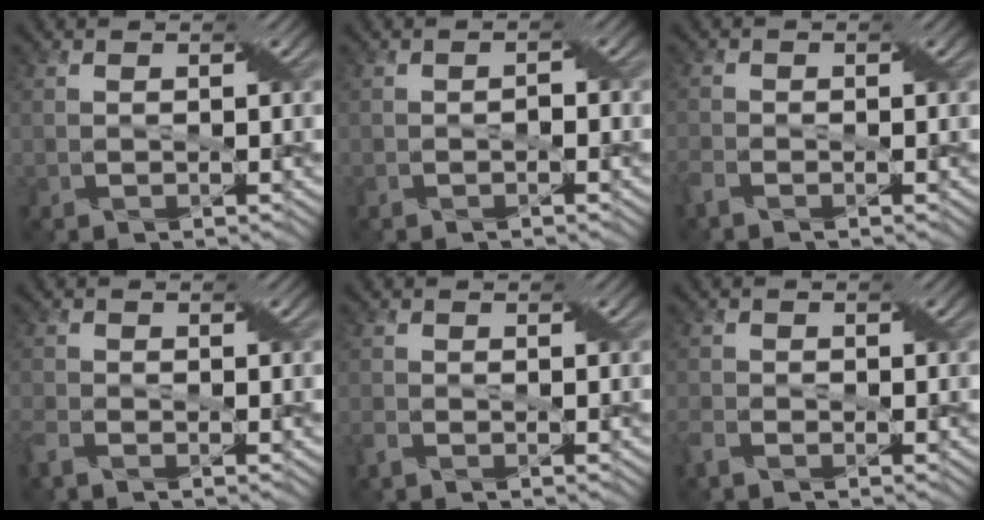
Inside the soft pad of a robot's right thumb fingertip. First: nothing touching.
{"total": 1.0, "force": [-0.6, 0.5, 0.6], "torque": [-0.013, 0.004, -0.011]}
{"total": 1.9, "force": [-1.4, 0.7, 1.0], "torque": [-0.031, -0.003, -0.034]}
{"total": 2.3, "force": [-1.7, 0.9, 1.3], "torque": [-0.037, -0.006, -0.044]}
{"total": 1.3, "force": [-1.0, 0.6, 0.7], "torque": [-0.021, 0.000, -0.023]}
{"total": 2.2, "force": [-1.6, 0.9, 1.1], "torque": [-0.031, -0.002, -0.038]}